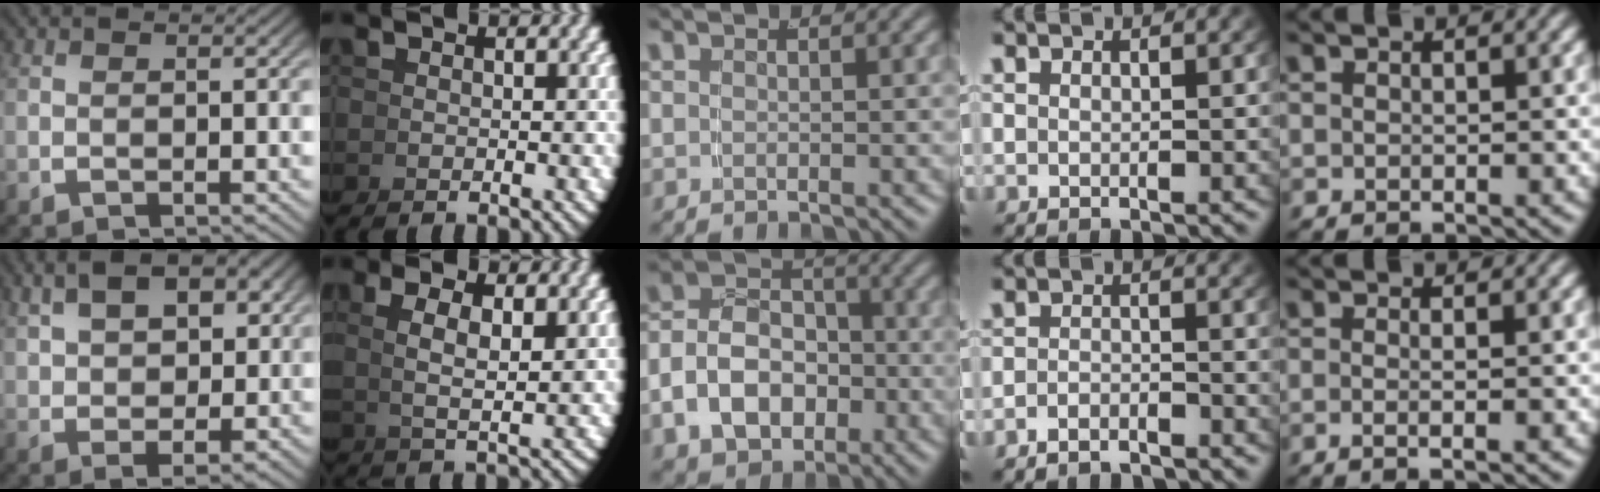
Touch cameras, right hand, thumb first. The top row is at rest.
{"thumb": {"total": 6.6, "force": [2.8, 3.7, 4.7], "torque": [-0.068, 0.007, 0.052]}, "index": {"total": 3.4, "force": [1.8, 0.2, 2.8], "torque": [-0.044, 0.005, 0.039]}, "middle": {"total": 10.1, "force": [-2.4, 8.4, 5.2], "torque": [-0.097, -0.022, -0.045]}, "ring": {"total": 2.9, "force": [-2.8, 0.6, 0.3], "torque": [-0.010, -0.012, -0.046]}, "little": {"total": 1.5, "force": [-0.9, -0.4, 1.1], "torque": [-0.025, -0.008, -0.015]}}